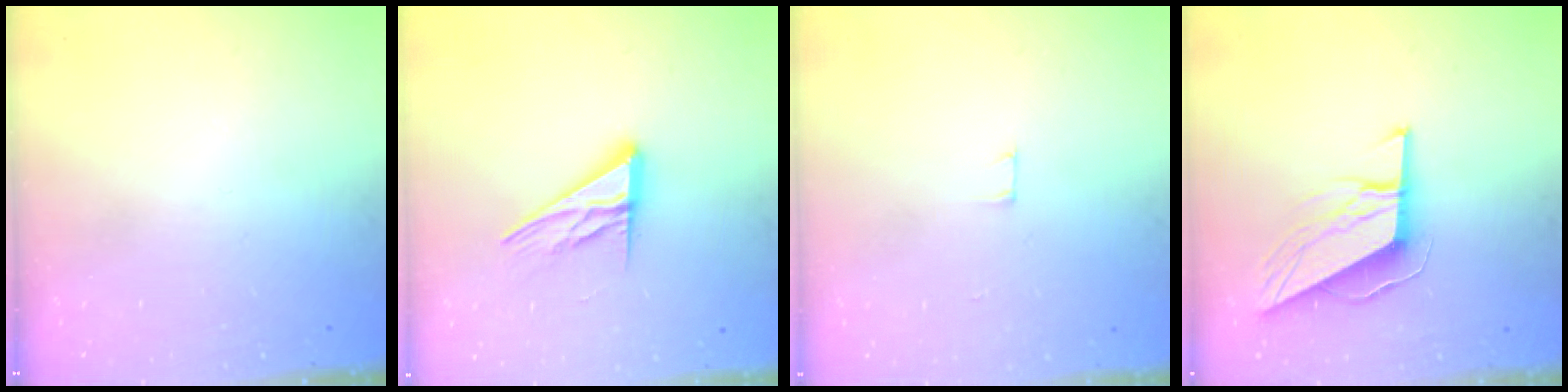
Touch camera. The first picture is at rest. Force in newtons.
{"total": 12.6, "press": 12.5, "slide": 1.1}
{"total": 2.5, "press": 2.5, "slide": 0.2}
{"total": 9.7, "press": 9.5, "slide": 1.9}